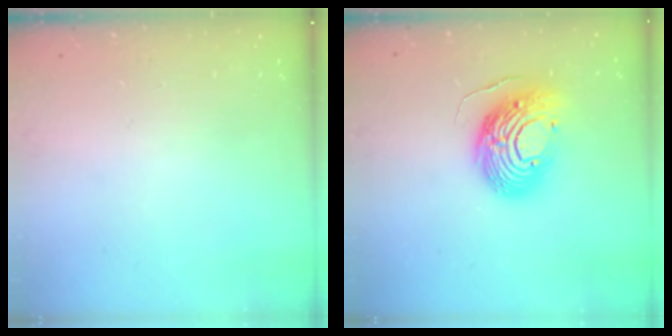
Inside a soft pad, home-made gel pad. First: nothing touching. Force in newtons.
{"total": 13.7, "press": 13.5, "slide": 2.3}